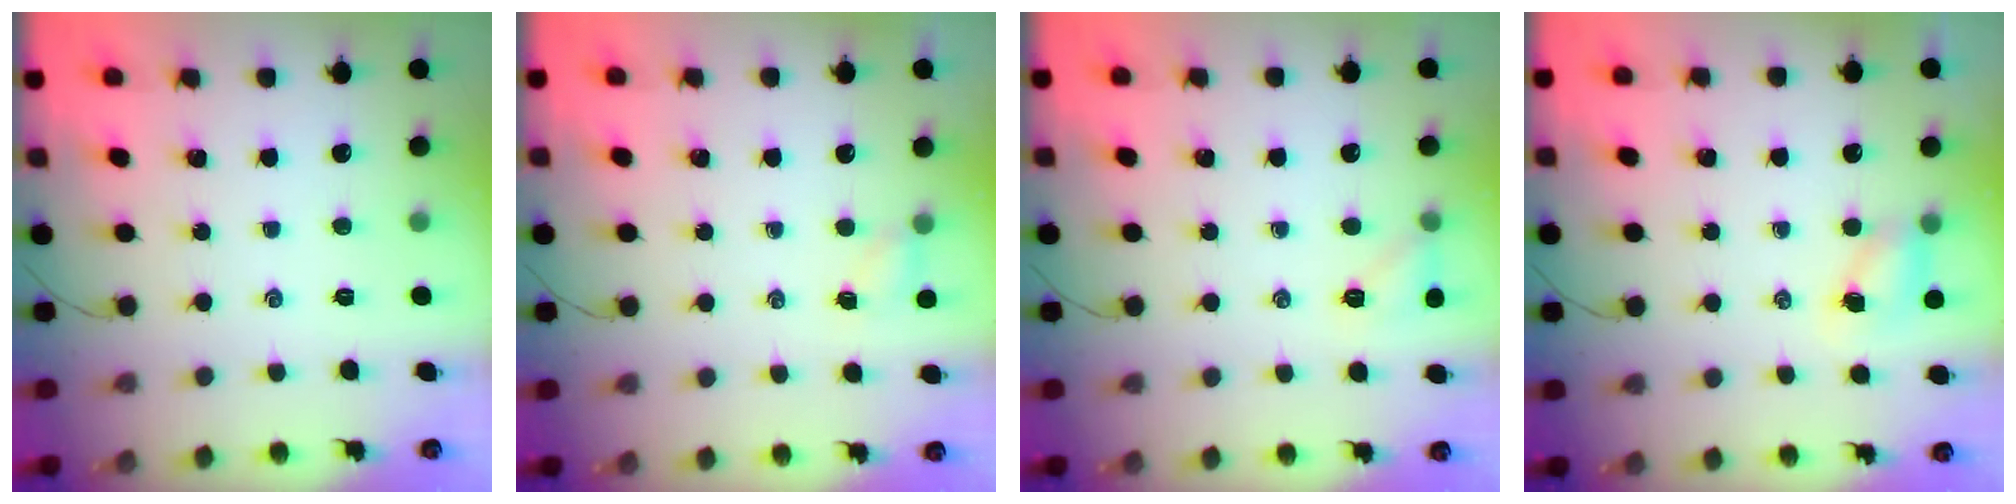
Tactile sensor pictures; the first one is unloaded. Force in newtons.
{"total": 2.7, "press": 2.5, "slide": 0.8}
{"total": 7.5, "press": 7.4, "slide": 1.2}
{"total": 4.8, "press": 4.8, "slide": 0.7}